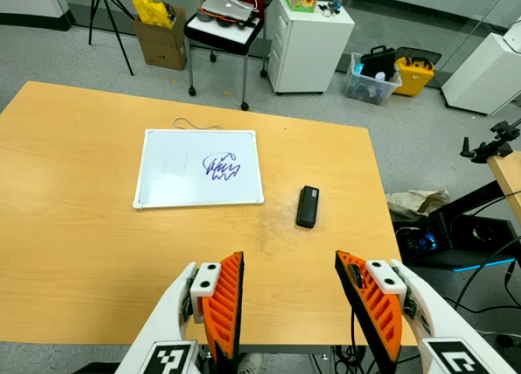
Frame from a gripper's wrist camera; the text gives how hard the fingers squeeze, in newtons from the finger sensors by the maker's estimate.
{"total": 0.0}